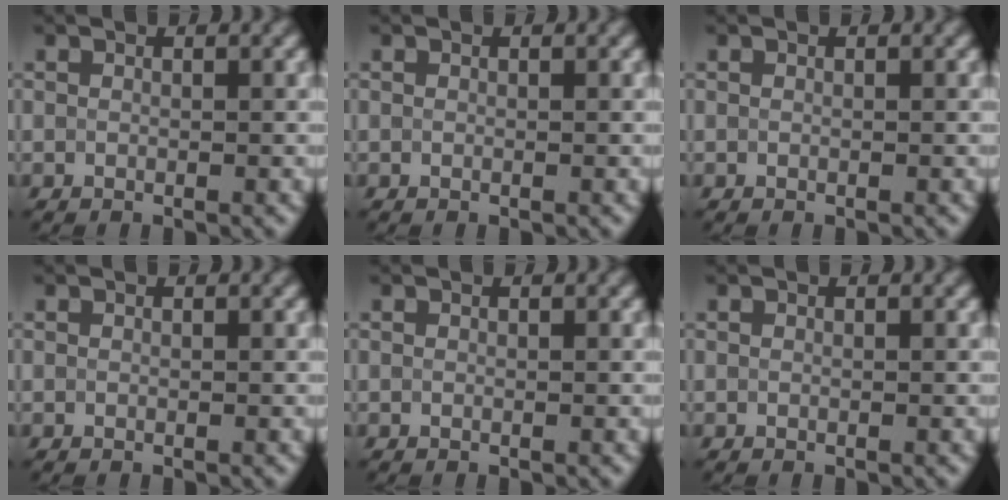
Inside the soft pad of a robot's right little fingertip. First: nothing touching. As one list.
[{"total": 0.0}, {"total": 0.0}, {"total": 0.0}, {"total": 0.0}, {"total": 0.0}]